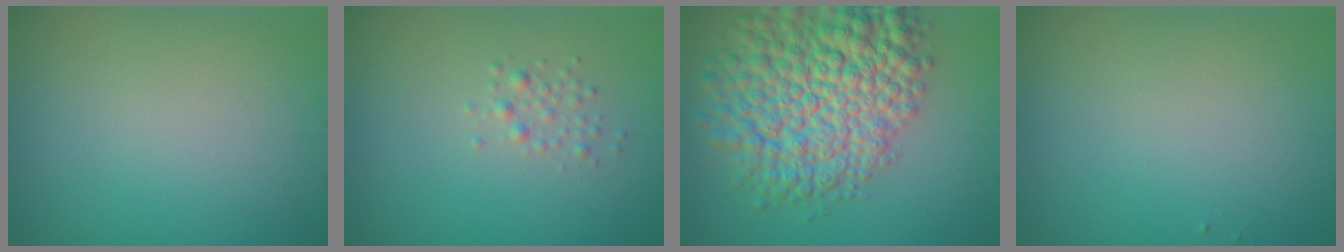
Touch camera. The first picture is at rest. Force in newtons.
{"total": 1.2, "press": 1.2, "slide": 0.0}
{"total": 10.8, "press": 10.8, "slide": 0.4}
{"total": 0.0}